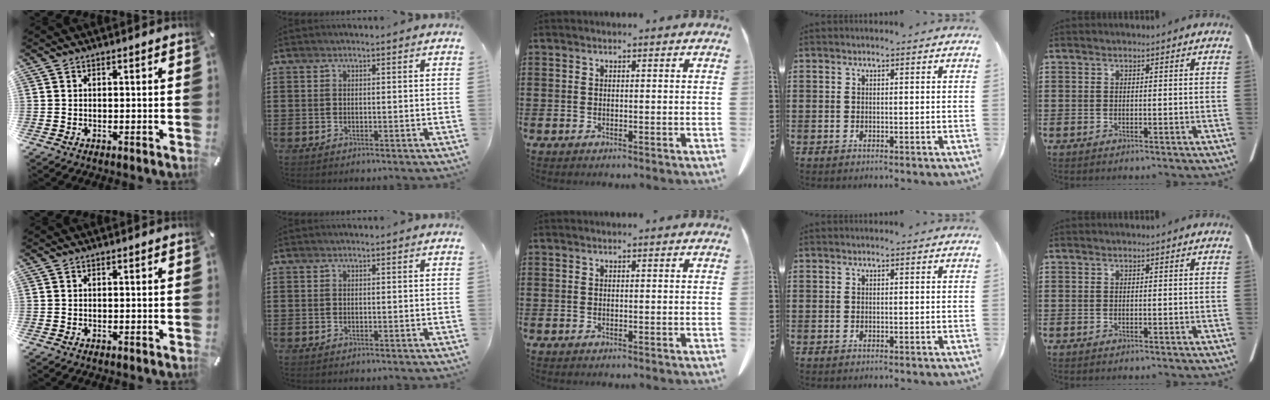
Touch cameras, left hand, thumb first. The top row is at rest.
{}